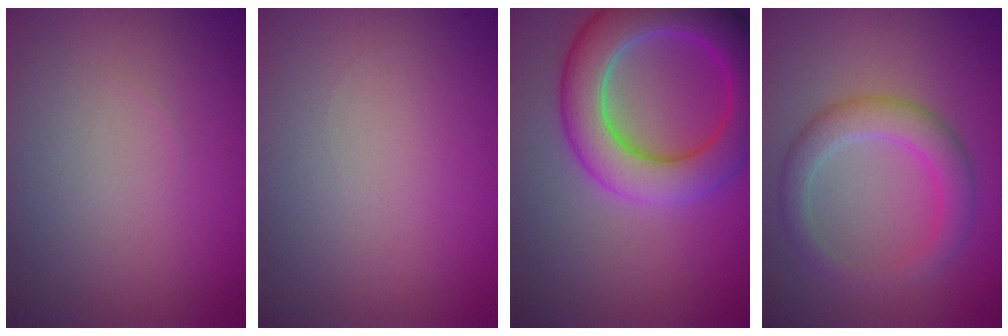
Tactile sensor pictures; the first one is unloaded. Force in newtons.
{"total": 0.0}
{"total": 8.4, "press": 8.4, "slide": 0.3}
{"total": 3.7, "press": 3.7, "slide": 0.2}